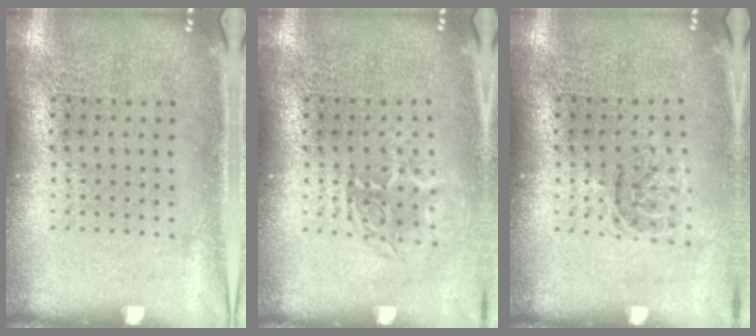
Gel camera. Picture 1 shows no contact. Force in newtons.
{"total": 1.7, "press": 1.3, "slide": 1.1}
{"total": 1.2, "press": 1.1, "slide": 0.5}